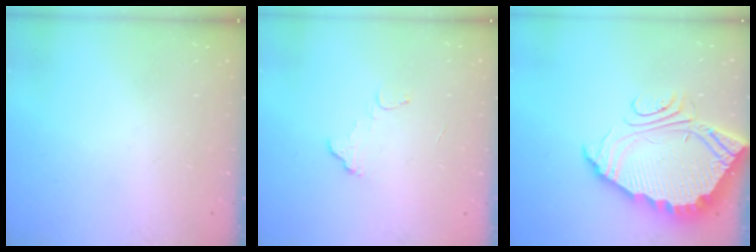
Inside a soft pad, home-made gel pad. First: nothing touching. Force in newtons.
{"total": 4.0, "press": 4.0, "slide": 0.2}
{"total": 9.5, "press": 9.5, "slide": 0.8}